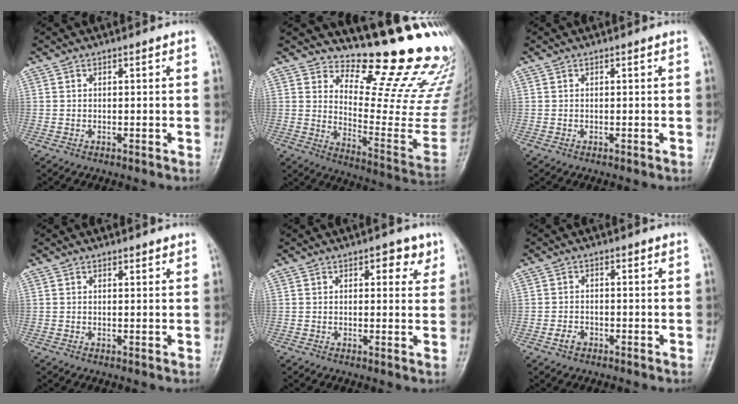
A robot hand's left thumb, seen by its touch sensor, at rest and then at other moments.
{"total": 21.5, "force": [18.2, 4.7, 10.3], "torque": [-0.092, -0.188, 0.244]}
{"total": 0.0}
{"total": 1.1, "force": [1.0, 0.4, 0.3], "torque": [0.001, -0.005, 0.012]}
{"total": 4.1, "force": [2.2, 2.3, 2.6], "torque": [-0.006, -0.007, 0.021]}
{"total": 2.2, "force": [-1.2, 1.6, 1.0], "torque": [-0.015, 0.008, -0.021]}